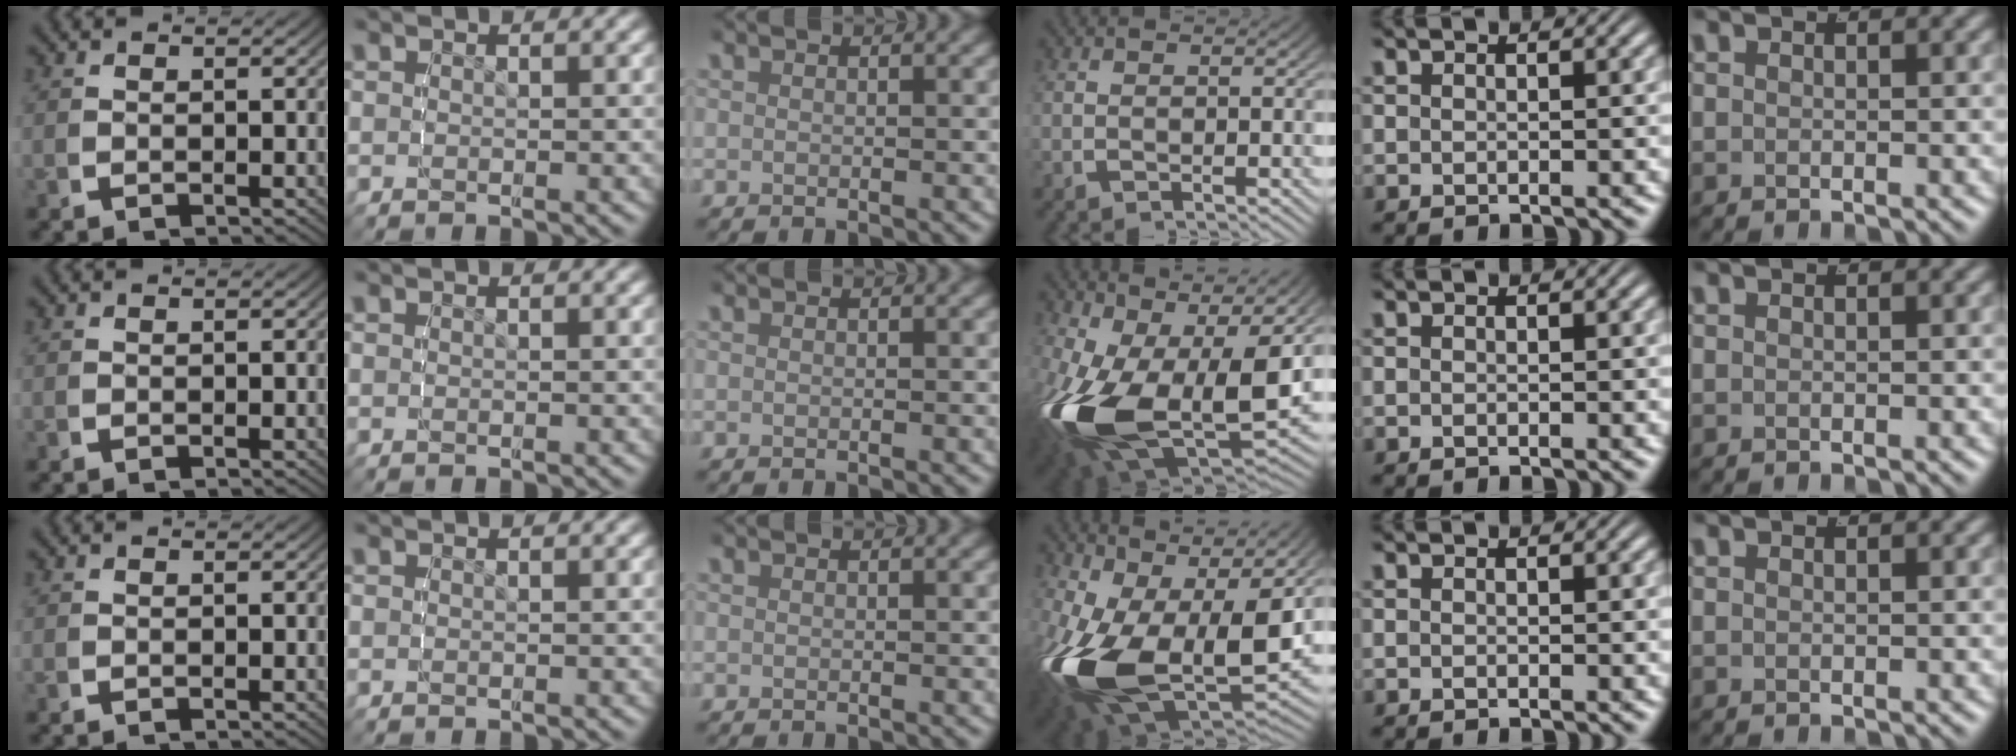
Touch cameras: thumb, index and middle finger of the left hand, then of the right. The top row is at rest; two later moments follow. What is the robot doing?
{"motion": "lift_and_place", "object": "glasses"}